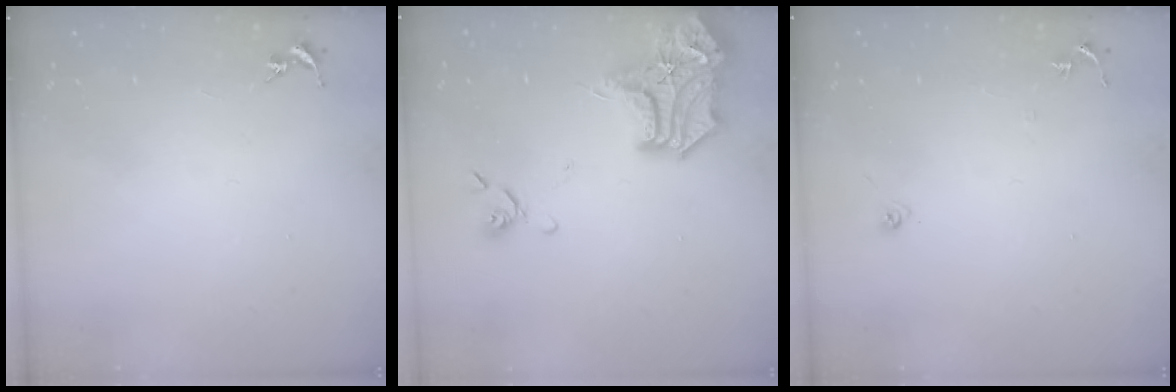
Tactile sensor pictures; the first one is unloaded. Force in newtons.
{"total": 19.5, "press": 19.4, "slide": 2.1}
{"total": 6.2, "press": 6.1, "slide": 0.5}